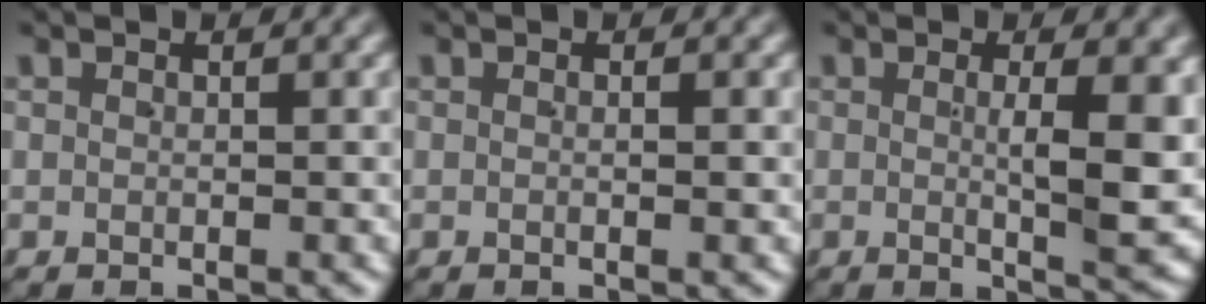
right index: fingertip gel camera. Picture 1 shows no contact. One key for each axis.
{"total": 0.5, "fx": 0.0, "fy": 0.0, "fz": 0.5, "tx": -0.007, "ty": 0.002, "tz": -0.003}
{"total": 5.6, "fx": 0.3, "fy": 0.5, "fz": 5.5, "tx": -0.077, "ty": -0.005, "tz": 0.007}